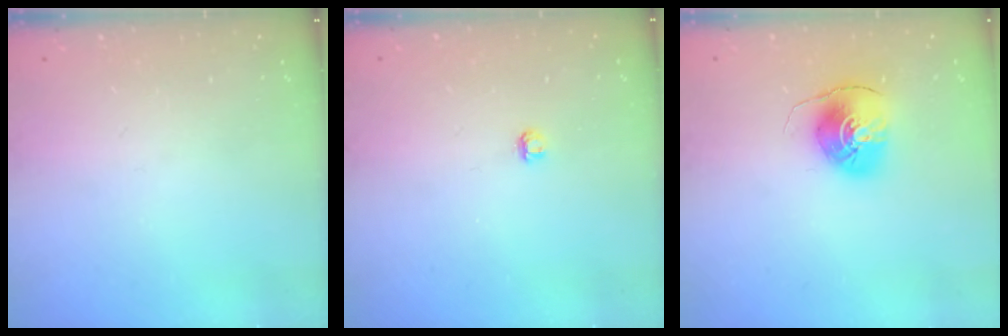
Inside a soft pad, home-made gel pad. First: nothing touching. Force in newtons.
{"total": 2.8, "press": 2.8, "slide": 0.3}
{"total": 7.7, "press": 7.7, "slide": 0.7}